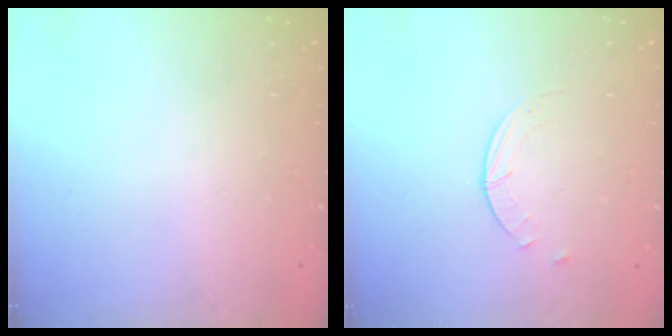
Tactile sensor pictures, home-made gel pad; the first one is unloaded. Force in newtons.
{"total": 0.9, "press": 0.9, "slide": 0.2}